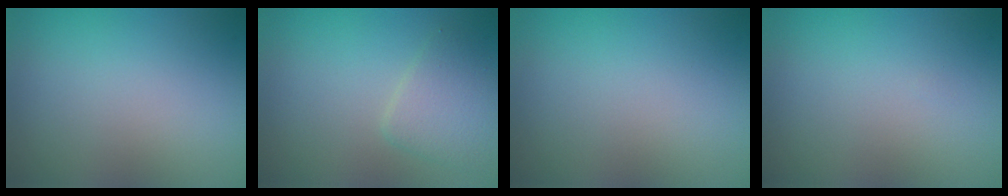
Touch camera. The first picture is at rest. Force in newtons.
{"total": 2.5, "press": 2.5, "slide": 0.1}
{"total": 0.0}
{"total": 0.0}